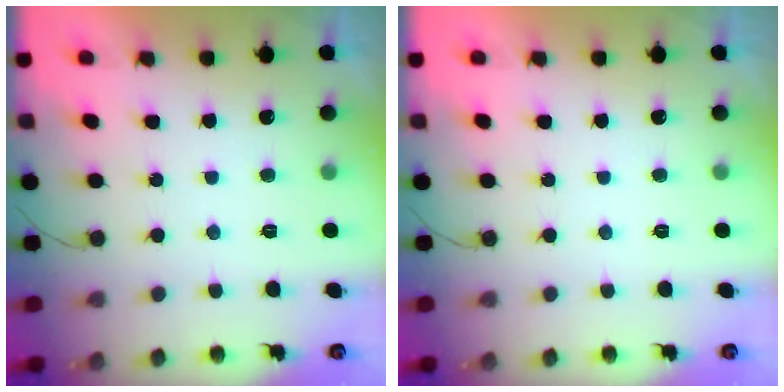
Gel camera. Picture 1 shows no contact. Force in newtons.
{"total": 0.0}